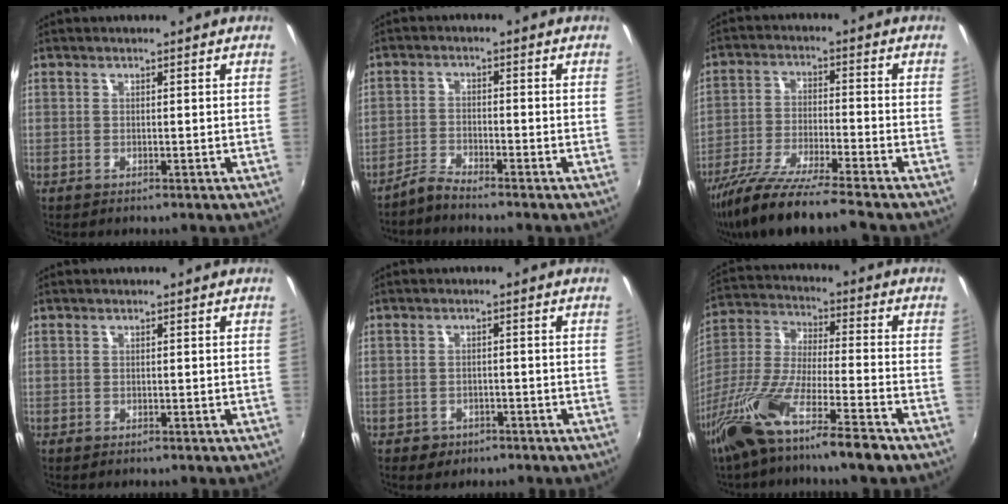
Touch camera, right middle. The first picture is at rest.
{"total": 3.0, "force": [-2.9, -0.2, 0.7], "torque": [-0.023, 0.000, -0.060]}
{"total": 13.1, "force": [-11.1, -0.5, 6.9], "torque": [-0.144, -0.028, -0.204]}
{"total": 0.0}
{"total": 3.6, "force": [-2.2, 2.7, 1.1], "torque": [-0.032, -0.002, -0.028]}
{"total": 17.9, "force": [-11.9, 1.8, 13.3], "torque": [-0.272, -0.038, -0.224]}